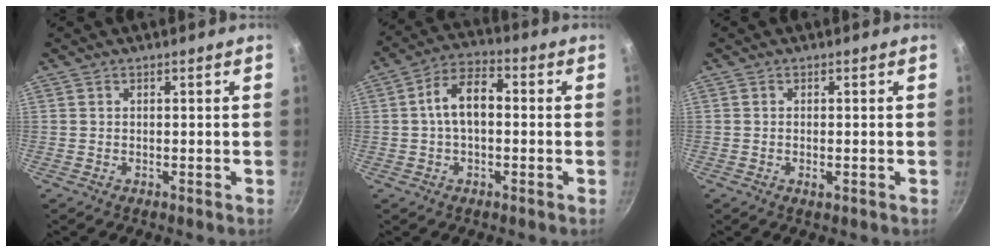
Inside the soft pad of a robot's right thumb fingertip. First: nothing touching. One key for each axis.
{"total": 8.6, "fx": 0.1, "fy": 5.1, "fz": 6.9, "tx": -0.107, "ty": 0.031, "tz": -0.009}
{"total": 1.3, "fx": -0.4, "fy": 0.5, "fz": 1.2, "tx": -0.025, "ty": 0.000, "tz": -0.008}